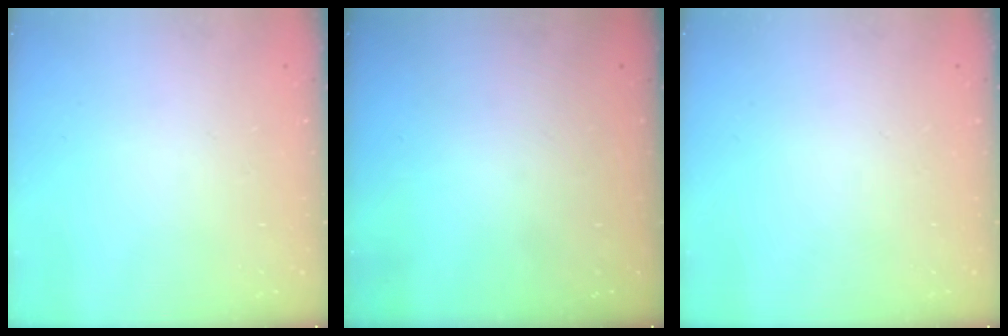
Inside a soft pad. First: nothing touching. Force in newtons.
{"total": 0.0}
{"total": 0.0}